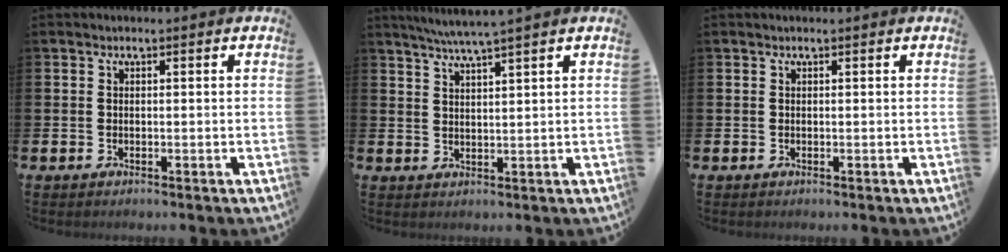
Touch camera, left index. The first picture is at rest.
{"total": 4.1, "force": [3.7, -0.9, 1.4], "torque": [-0.035, -0.012, 0.065]}
{"total": 0.0}